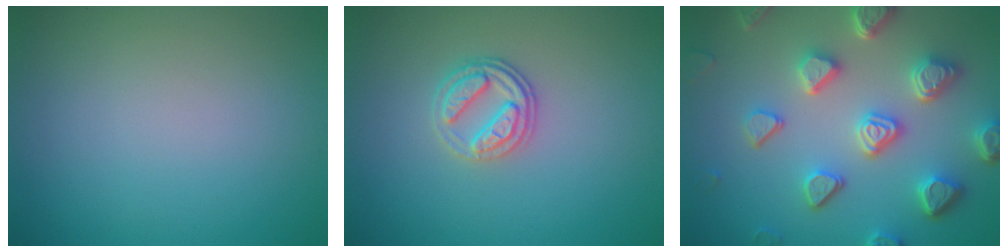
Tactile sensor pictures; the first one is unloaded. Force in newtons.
{"total": 2.6, "press": 2.4, "slide": 1.0}
{"total": 6.5, "press": 5.3, "slide": 3.8}